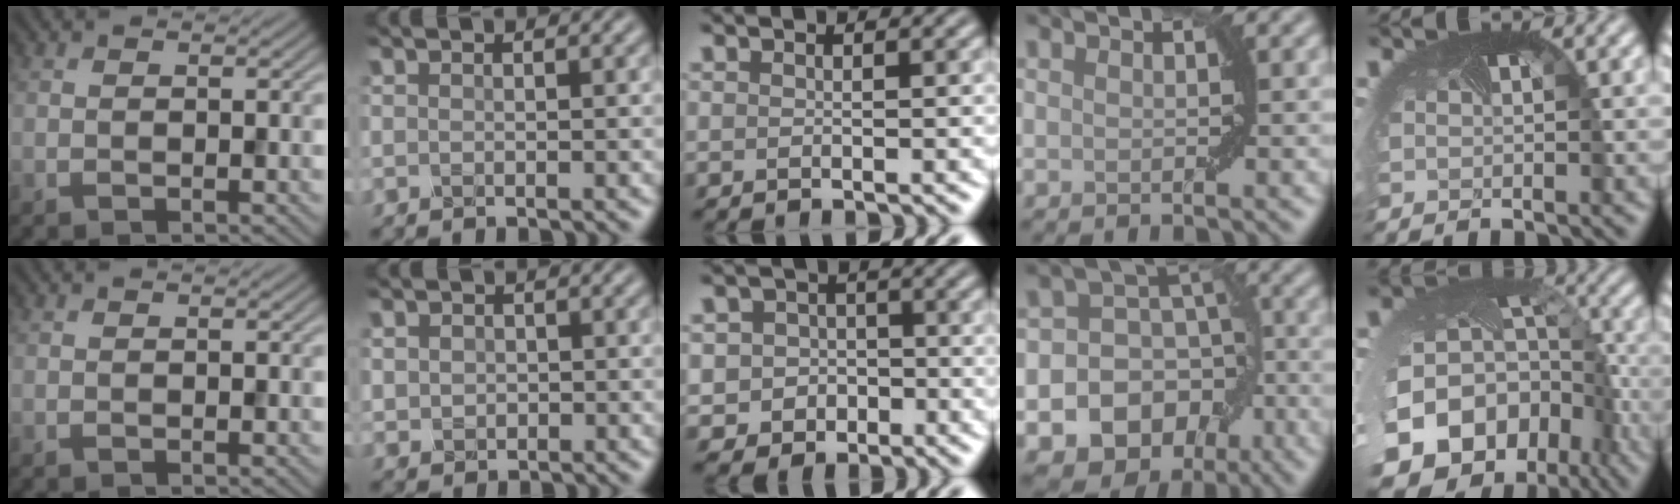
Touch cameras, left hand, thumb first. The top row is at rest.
{"index": {"total": 1.6, "force": [0.2, 1.4, 0.6], "torque": [-0.010, -0.004, 0.004]}, "middle": {"total": 3.4, "force": [-0.7, 3.2, 1.0], "torque": [0.002, -0.003, -0.023]}, "ring": {"total": 15.1, "force": [-6.9, 12.6, 4.5], "torque": [-0.058, -0.030, -0.118]}, "little": {"total": 20.0, "force": [-9.9, 14.8, 9.1], "torque": [-0.200, -0.065, -0.123]}}